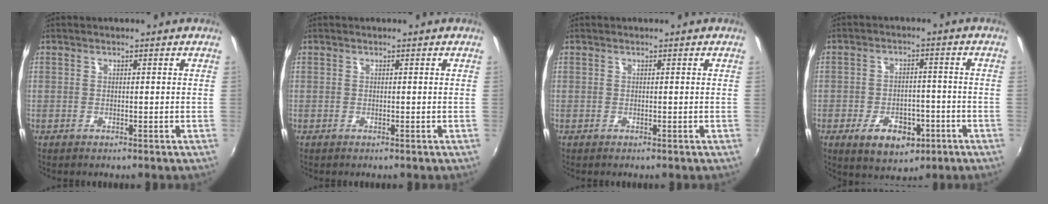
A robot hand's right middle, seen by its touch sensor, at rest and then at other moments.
{"total": 0.0}
{"total": 0.0}
{"total": 9.3, "force": [-4.6, 5.7, 5.7], "torque": [-0.118, 0.000, -0.061]}